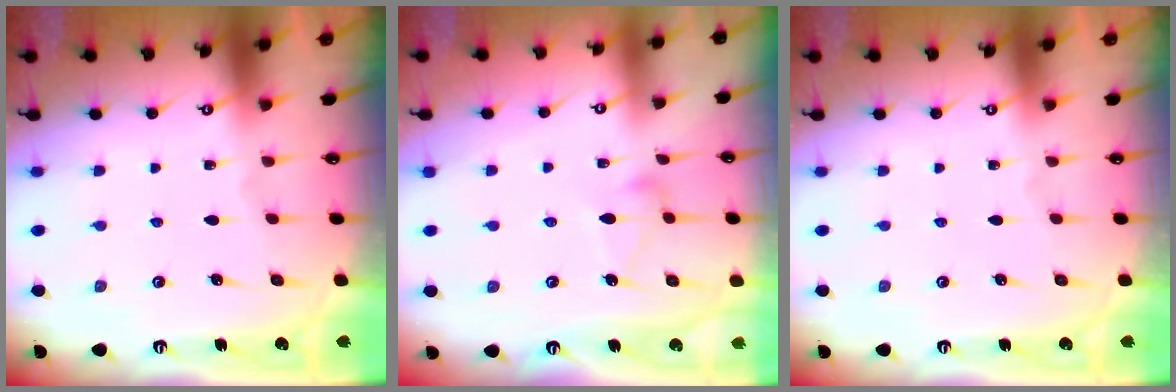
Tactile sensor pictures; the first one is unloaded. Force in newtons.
{"total": 5.6, "press": 5.6, "slide": 0.3}
{"total": 0.0}